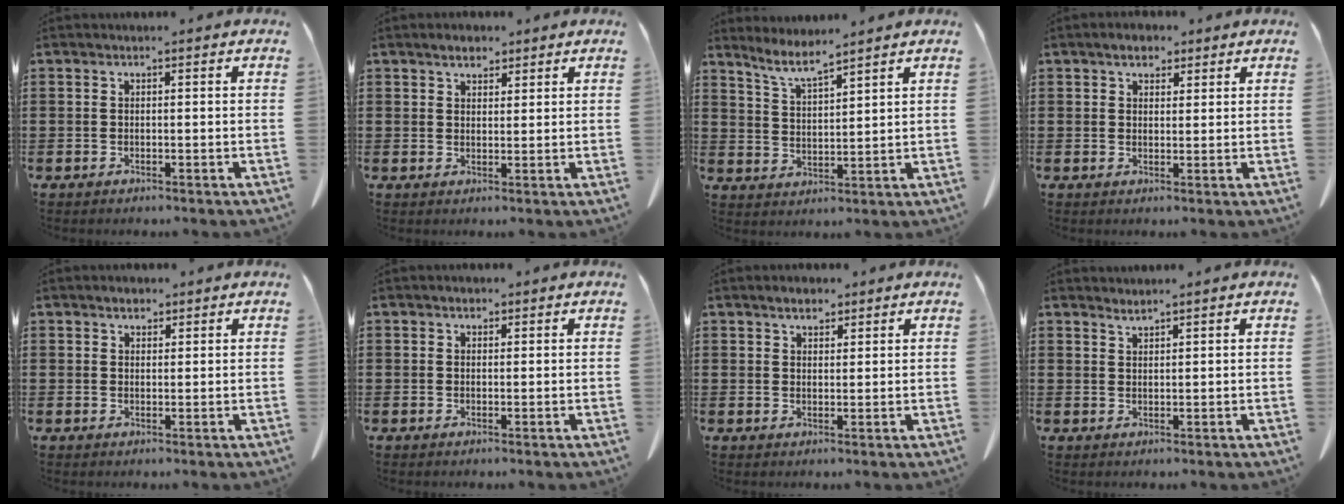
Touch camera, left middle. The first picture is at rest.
{"total": 2.9, "force": [2.5, 1.2, 1.0], "torque": [-0.017, 0.000, 0.046]}
{"total": 5.4, "force": [4.6, 0.0, 2.8], "torque": [-0.069, -0.019, 0.081]}
{"total": 3.3, "force": [2.5, 1.6, 1.3], "torque": [-0.025, 0.006, 0.046]}
{"total": 1.9, "force": [1.6, 0.8, 0.6], "torque": [-0.007, -0.001, 0.029]}
{"total": 1.1, "force": [0.8, 0.6, 0.3], "torque": [-0.001, 0.000, 0.014]}
{"total": 2.8, "force": [2.4, 1.0, 1.0], "torque": [-0.017, -0.001, 0.044]}
{"total": 1.5, "force": [1.4, -0.1, 0.2], "torque": [-0.007, -0.003, 0.029]}